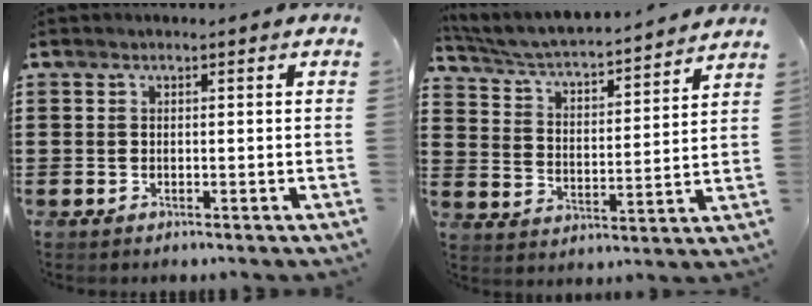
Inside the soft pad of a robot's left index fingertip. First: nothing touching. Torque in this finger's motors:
{"motor_torque": [2.14, 0.00, 0.22, 0.06]}